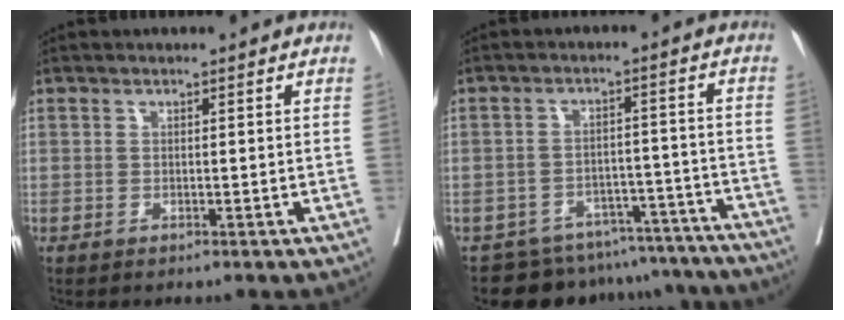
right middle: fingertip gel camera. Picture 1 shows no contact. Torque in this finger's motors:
{"motor_torque": [1.07, -1.07, 0.05, 0.03]}